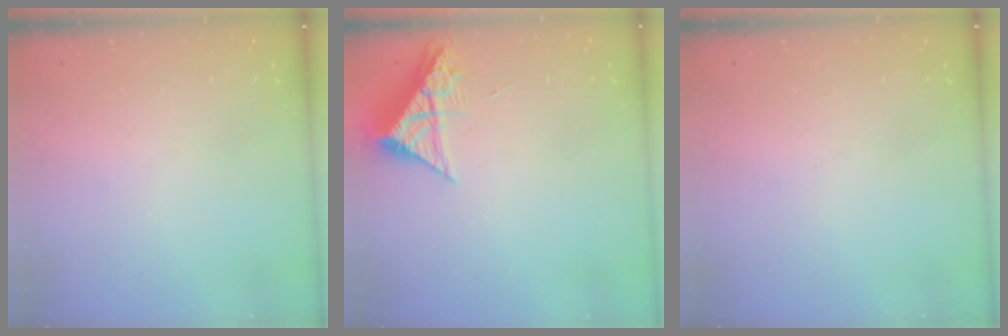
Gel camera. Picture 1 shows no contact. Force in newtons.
{"total": 8.4, "press": 8.4, "slide": 0.8}
{"total": 0.0}